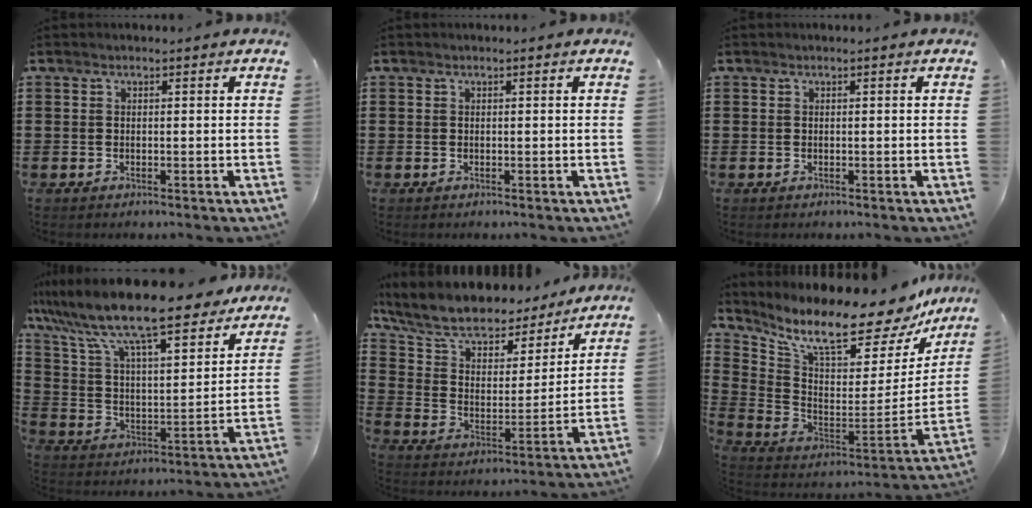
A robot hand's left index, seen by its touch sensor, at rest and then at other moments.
{"total": 0.0}
{"total": 0.0}
{"total": 12.2, "force": [10.5, 0.8, 6.1], "torque": [-0.159, -0.065, 0.178]}
{"total": 8.9, "force": [7.6, 3.1, 3.2], "torque": [-0.100, -0.048, 0.132]}
{"total": 11.8, "force": [9.8, 2.0, 6.2], "torque": [-0.140, -0.084, 0.162]}